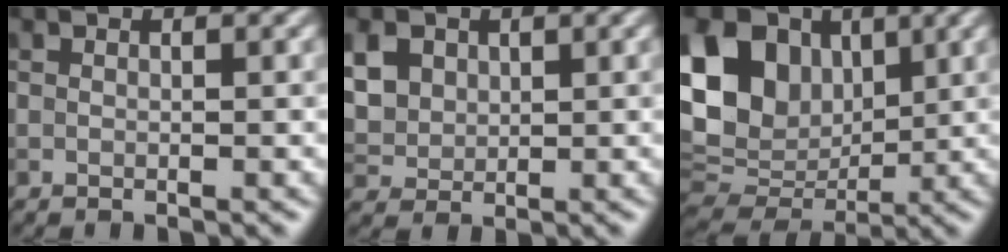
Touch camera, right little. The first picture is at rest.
{"total": 5.8, "force": [2.1, 4.5, 2.9], "torque": [-0.094, 0.019, 0.043]}
{"total": 13.8, "force": [3.6, 10.3, 8.5], "torque": [-0.185, 0.022, 0.068]}